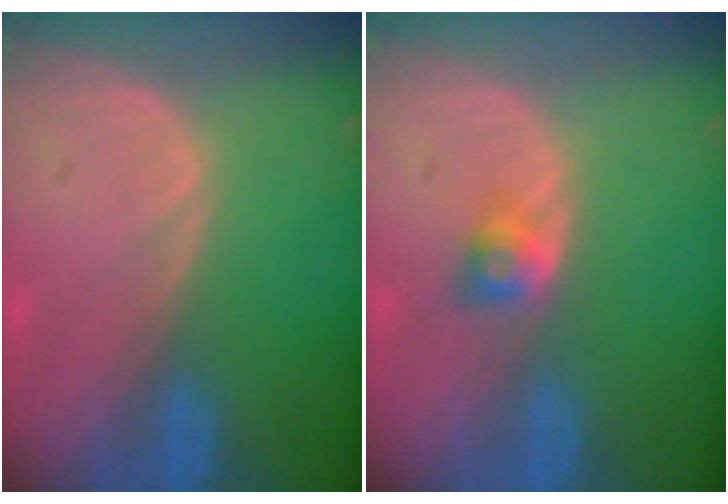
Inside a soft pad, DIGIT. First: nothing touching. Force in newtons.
{"total": 2.7, "press": 2.4, "slide": 1.3}